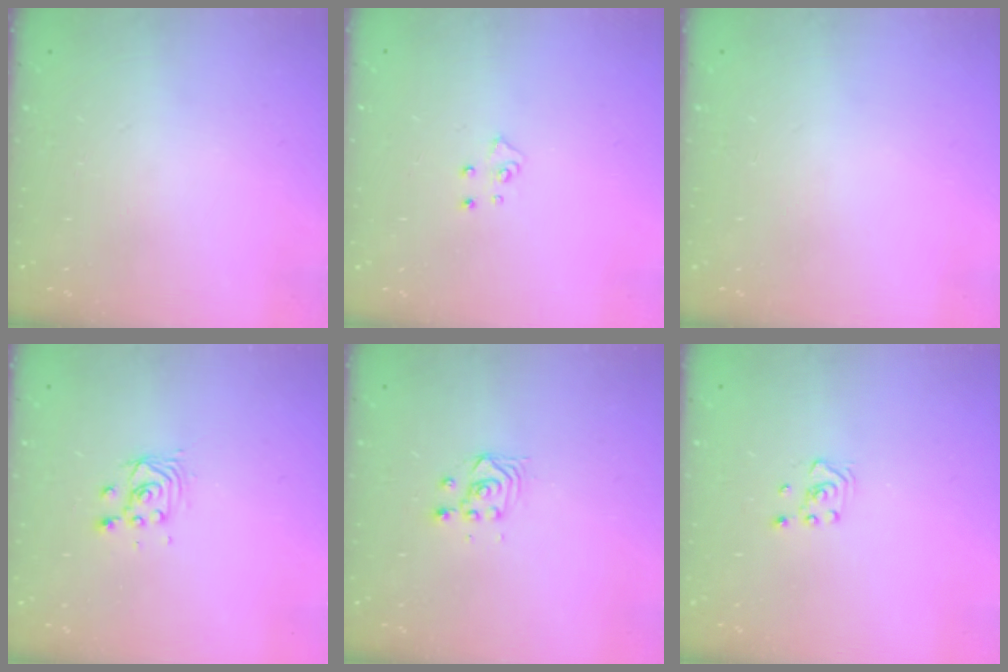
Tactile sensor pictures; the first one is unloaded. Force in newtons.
{"total": 5.1, "press": 5.1, "slide": 0.4}
{"total": 0.0}
{"total": 3.1, "press": 3.1, "slide": 0.2}
{"total": 3.3, "press": 3.3, "slide": 0.3}
{"total": 2.6, "press": 2.4, "slide": 1.0}